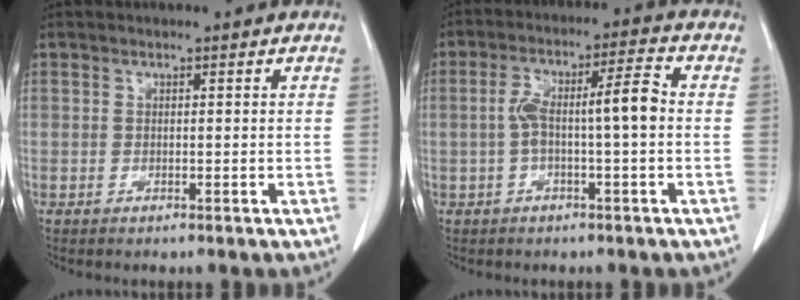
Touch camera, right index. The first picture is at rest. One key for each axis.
{"total": 7.7, "fx": -0.4, "fy": 1.3, "fz": 7.6, "tx": -0.144, "ty": 0.031, "tz": -0.008}